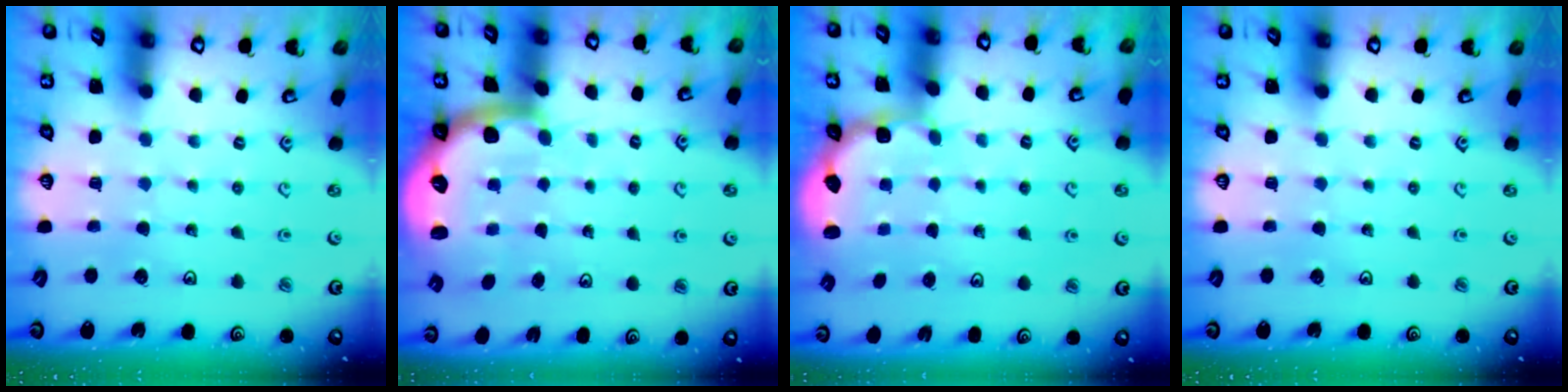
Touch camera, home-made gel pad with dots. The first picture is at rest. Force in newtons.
{"total": 3.6, "press": 3.2, "slide": 1.5}
{"total": 2.7, "press": 2.3, "slide": 1.5}
{"total": 0.0}